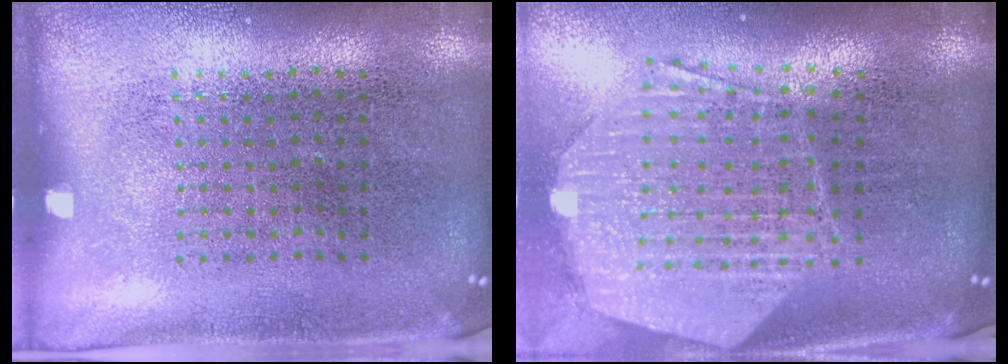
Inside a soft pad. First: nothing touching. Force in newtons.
{"total": 2.9, "press": 2.3, "slide": 1.7}